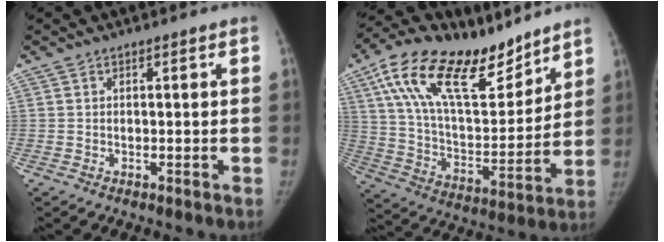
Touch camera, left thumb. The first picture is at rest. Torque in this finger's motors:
{"motor_torque": [1.42, 1.56, 1.93, -0.84, 0.20]}